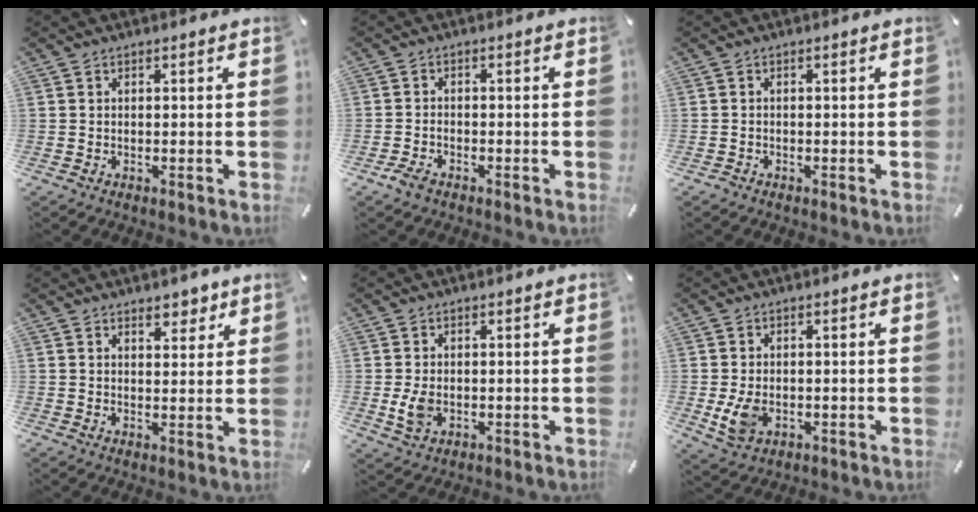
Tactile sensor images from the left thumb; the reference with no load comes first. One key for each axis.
{"total": 2.2, "fx": -1.7, "fy": 1.2, "fz": 0.8, "tx": -0.021, "ty": 0.006, "tz": -0.036}
{"total": 0.8, "fx": -0.6, "fy": 0.4, "fz": 0.0, "tx": 0.001, "ty": 0.003, "tz": -0.015}
{"total": 4.2, "fx": 3.2, "fy": 2.5, "fz": 1.1, "tx": 0.002, "ty": -0.016, "tz": 0.051}
{"total": 4.3, "fx": -0.5, "fy": 3.2, "fz": 2.9, "tx": -0.064, "ty": -0.005, "tz": -0.012}
{"total": 5.6, "fx": -0.9, "fy": 4.2, "fz": 3.7, "tx": -0.088, "ty": -0.007, "tz": -0.020}